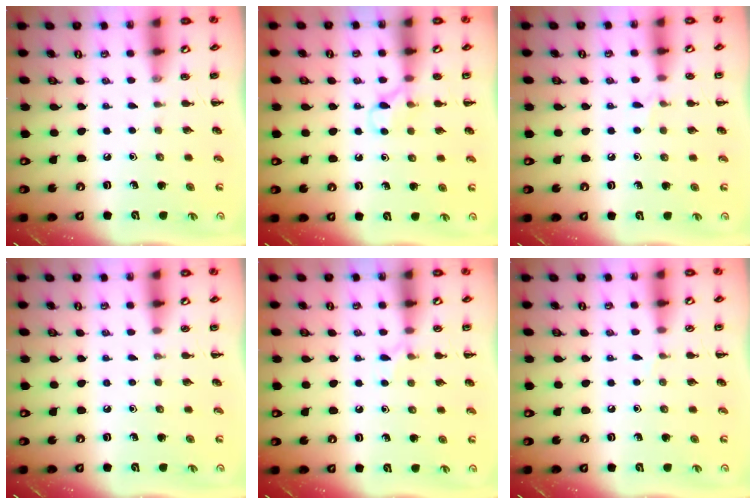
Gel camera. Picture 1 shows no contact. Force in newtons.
{"total": 5.6, "press": 5.3, "slide": 1.8}
{"total": 4.8, "press": 4.5, "slide": 1.6}
{"total": 0.0}
{"total": 5.6, "press": 5.3, "slide": 1.8}
{"total": 2.9, "press": 2.7, "slide": 1.1}